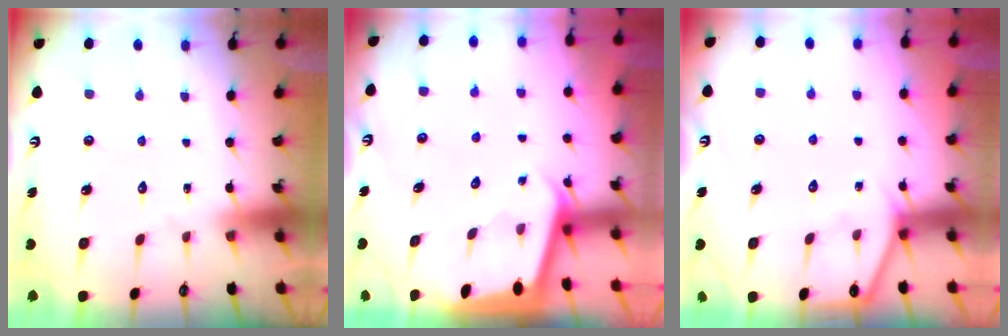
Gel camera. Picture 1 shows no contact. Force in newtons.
{"total": 1.7, "press": 1.7, "slide": 0.1}
{"total": 4.0, "press": 3.9, "slide": 0.4}